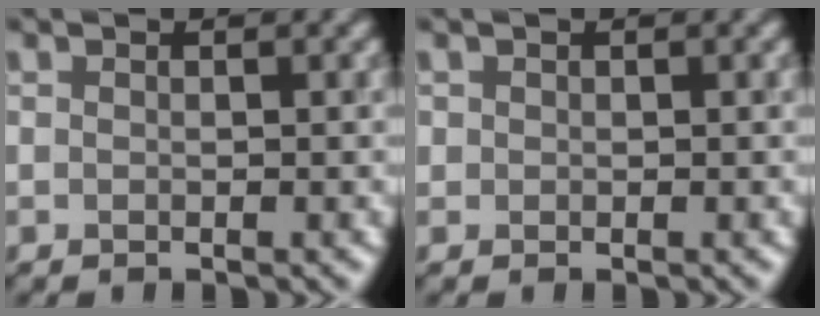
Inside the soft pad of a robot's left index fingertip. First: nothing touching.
{"total": 0.5, "force": [0.1, 0.5, 0.0], "torque": [0.006, 0.001, -0.001]}